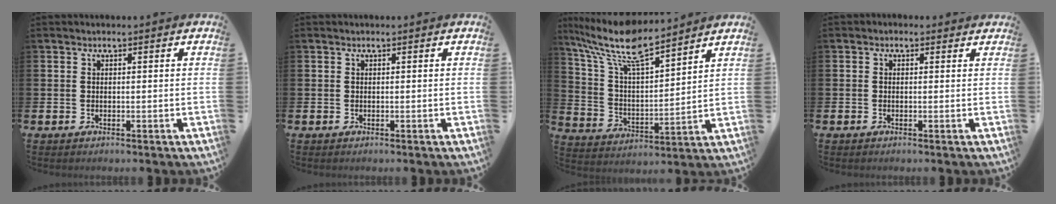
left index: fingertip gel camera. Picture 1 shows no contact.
{"total": 0.0}
{"total": 10.6, "force": [9.1, 2.4, 5.0], "torque": [-0.136, -0.046, 0.159]}
{"total": 0.5, "force": [-0.2, 0.4, 0.3], "torque": [-0.006, 0.004, -0.005]}